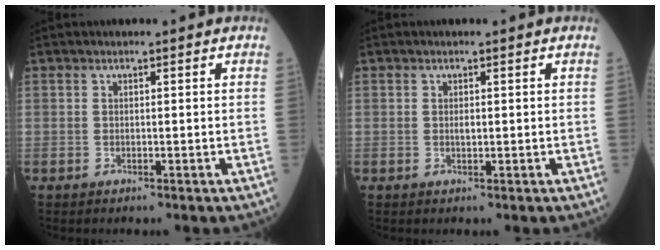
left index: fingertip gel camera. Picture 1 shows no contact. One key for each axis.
{"total": 0.8, "fx": 0.1, "fy": 0.3, "fz": 0.7, "tx": -0.016, "ty": -0.001, "tz": 0.003}